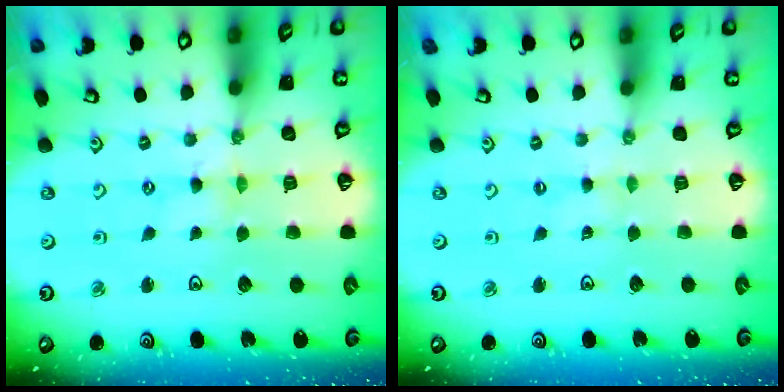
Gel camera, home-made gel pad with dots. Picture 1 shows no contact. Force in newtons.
{"total": 0.5, "press": 0.5, "slide": 0.1}